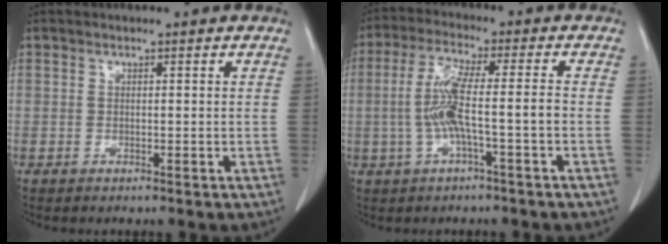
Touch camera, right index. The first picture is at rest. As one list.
[{"total": 7.4, "force": [-1.5, 0.3, 7.2], "torque": [-0.151, 0.014, -0.029]}]